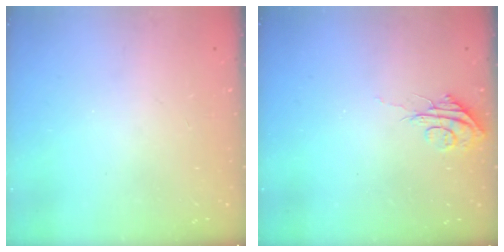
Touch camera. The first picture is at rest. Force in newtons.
{"total": 5.5, "press": 5.5, "slide": 0.4}